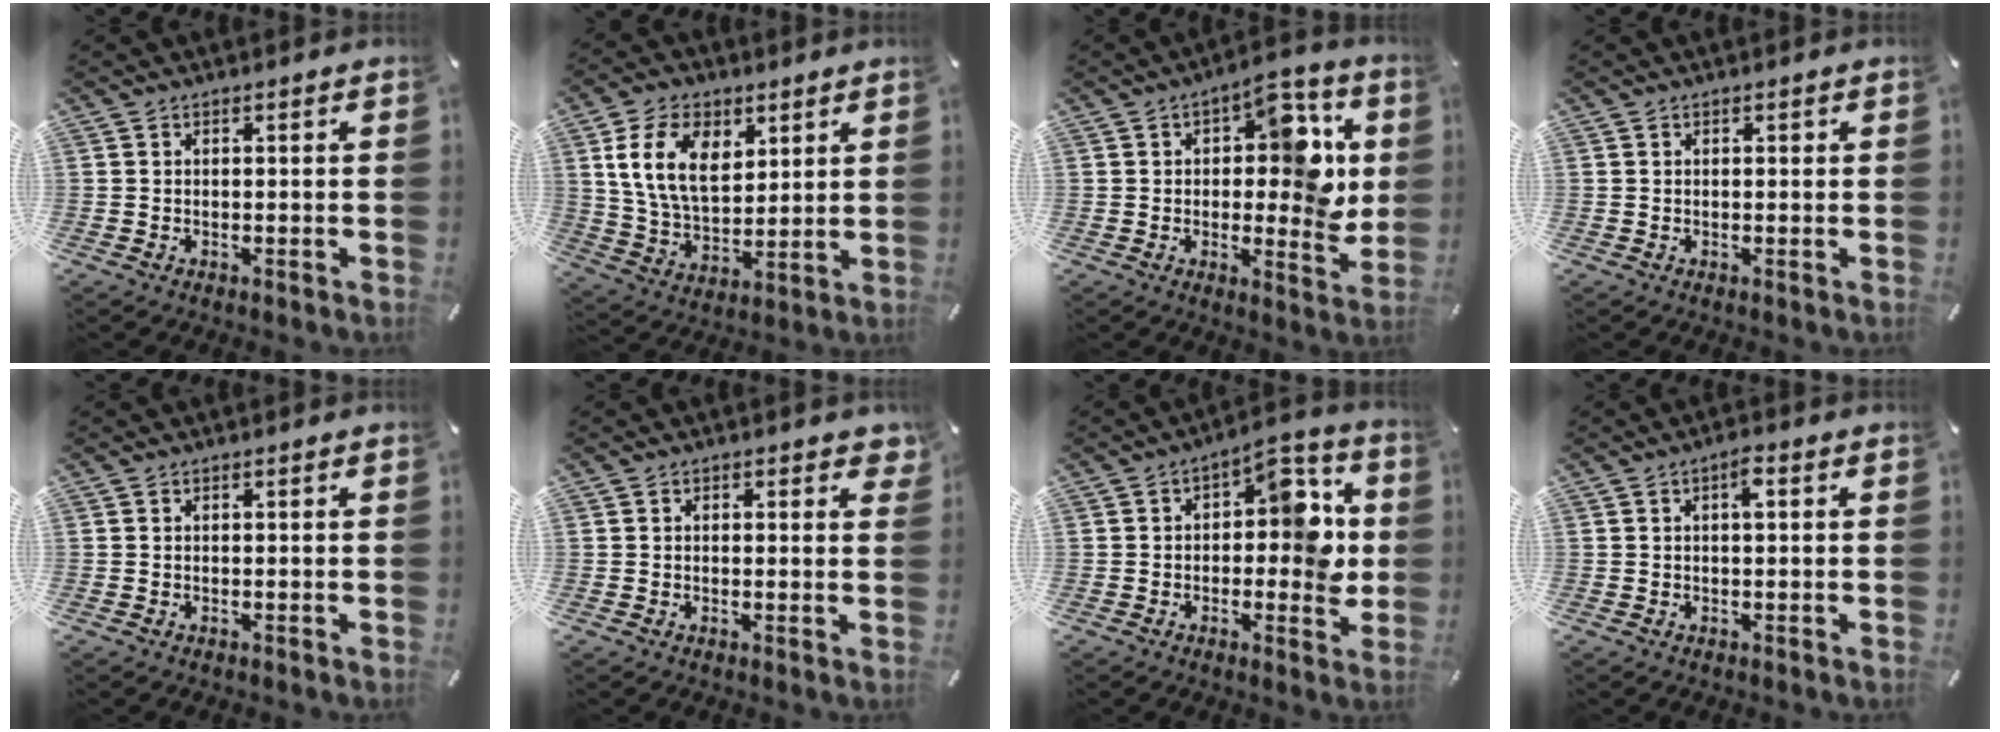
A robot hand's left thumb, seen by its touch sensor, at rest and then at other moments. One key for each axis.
{"total": 13.5, "fx": 5.6, "fy": 9.0, "fz": 8.4, "tx": -0.181, "ty": -0.006, "tz": 0.101}
{"total": 12.5, "fx": 2.9, "fy": 6.5, "fz": 10.2, "tx": -0.112, "ty": -0.023, "tz": 0.043}
{"total": 0.6, "fx": 0.0, "fy": 0.6, "fz": 0.1, "tx": -0.005, "ty": 0.004, "tz": 0.000}
{"total": 0.0}
{"total": 1.4, "fx": 0.6, "fy": 1.0, "fz": 0.8, "tx": -0.006, "ty": 0.000, "tz": 0.006}
{"total": 10.8, "fx": 0.9, "fy": 6.2, "fz": 8.8, "tx": -0.099, "ty": -0.015, "tz": 0.009}
{"total": 2.8, "fx": 0.7, "fy": 1.0, "fz": 2.6, "tx": -0.037, "ty": 0.003, "tz": 0.005}